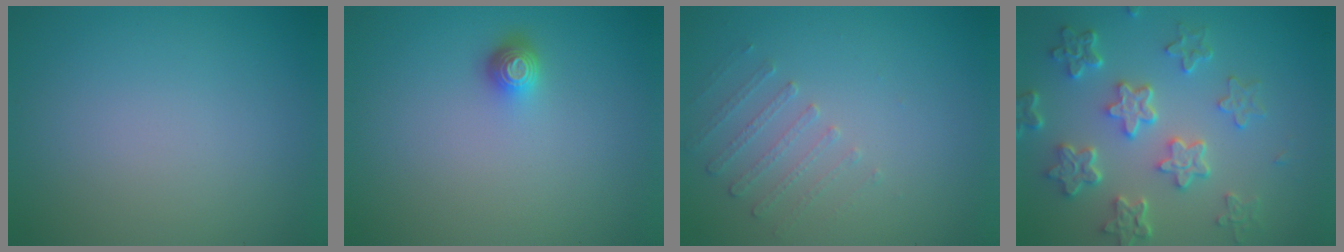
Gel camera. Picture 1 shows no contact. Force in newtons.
{"total": 1.6, "press": 1.3, "slide": 1.0}
{"total": 1.5, "press": 1.0, "slide": 1.1}
{"total": 6.1, "press": 4.6, "slide": 4.0}